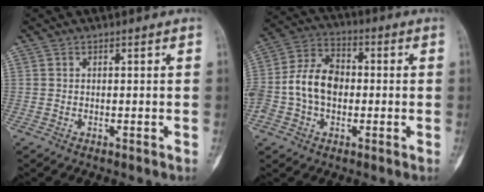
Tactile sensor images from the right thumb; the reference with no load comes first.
{"total": 11.8, "force": [-1.0, 8.4, 8.2], "torque": [-0.144, 0.036, -0.027]}